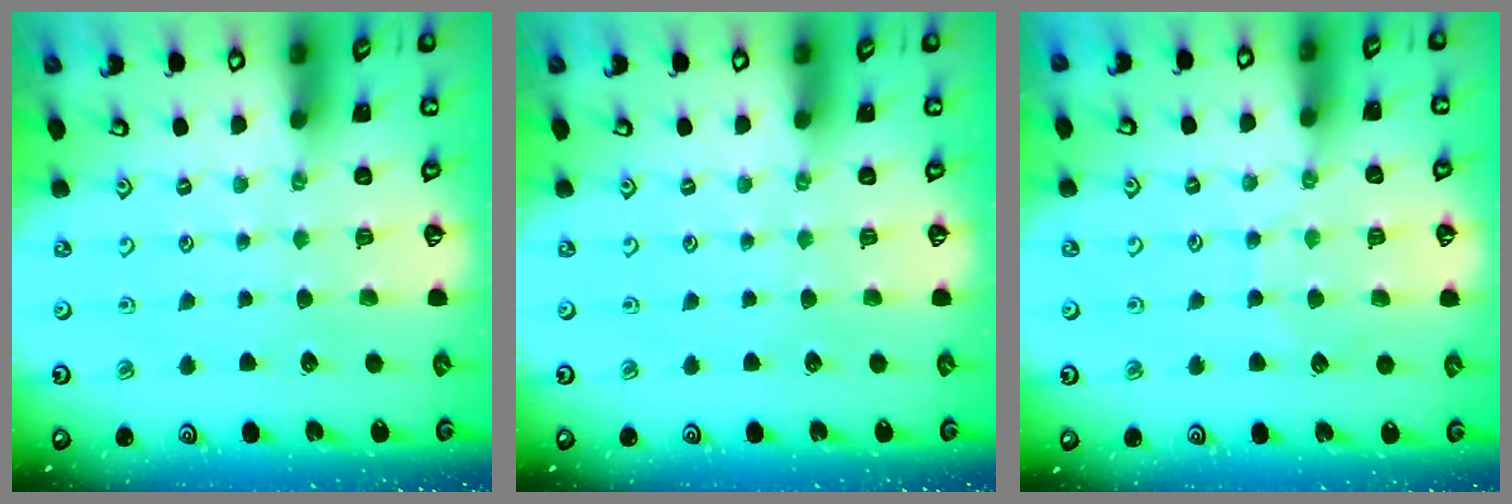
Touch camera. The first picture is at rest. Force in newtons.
{"total": 0.0}
{"total": 6.0, "press": 6.0, "slide": 0.6}